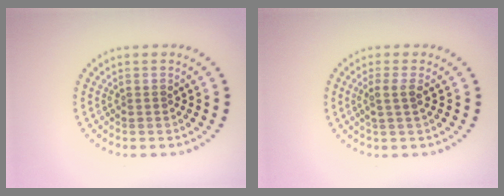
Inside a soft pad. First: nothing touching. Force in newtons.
{"total": 1.6, "press": 1.3, "slide": 0.9}